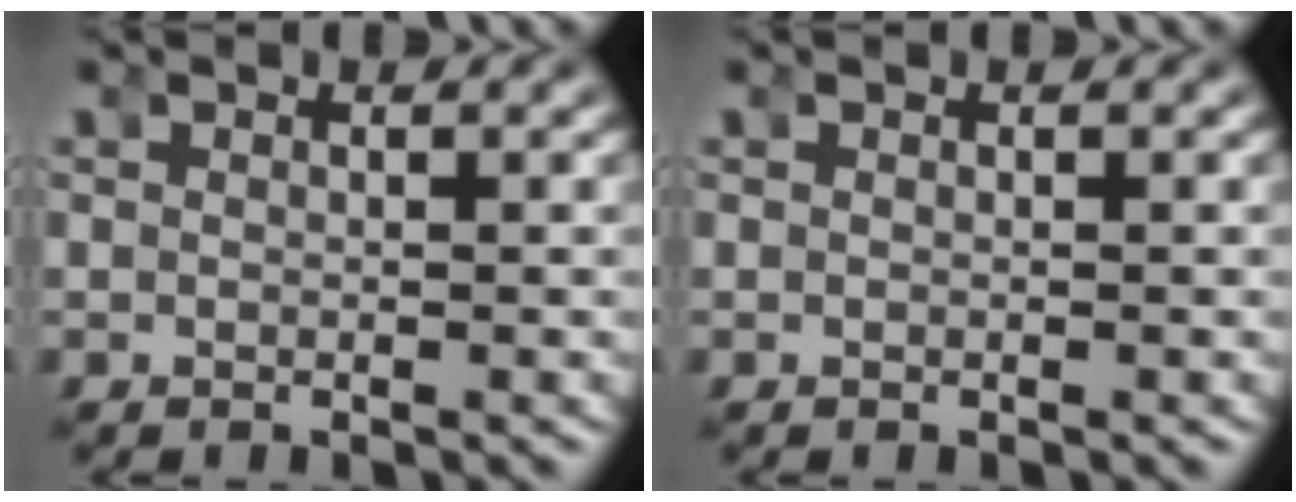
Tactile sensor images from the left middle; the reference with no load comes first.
{"total": 0.0}